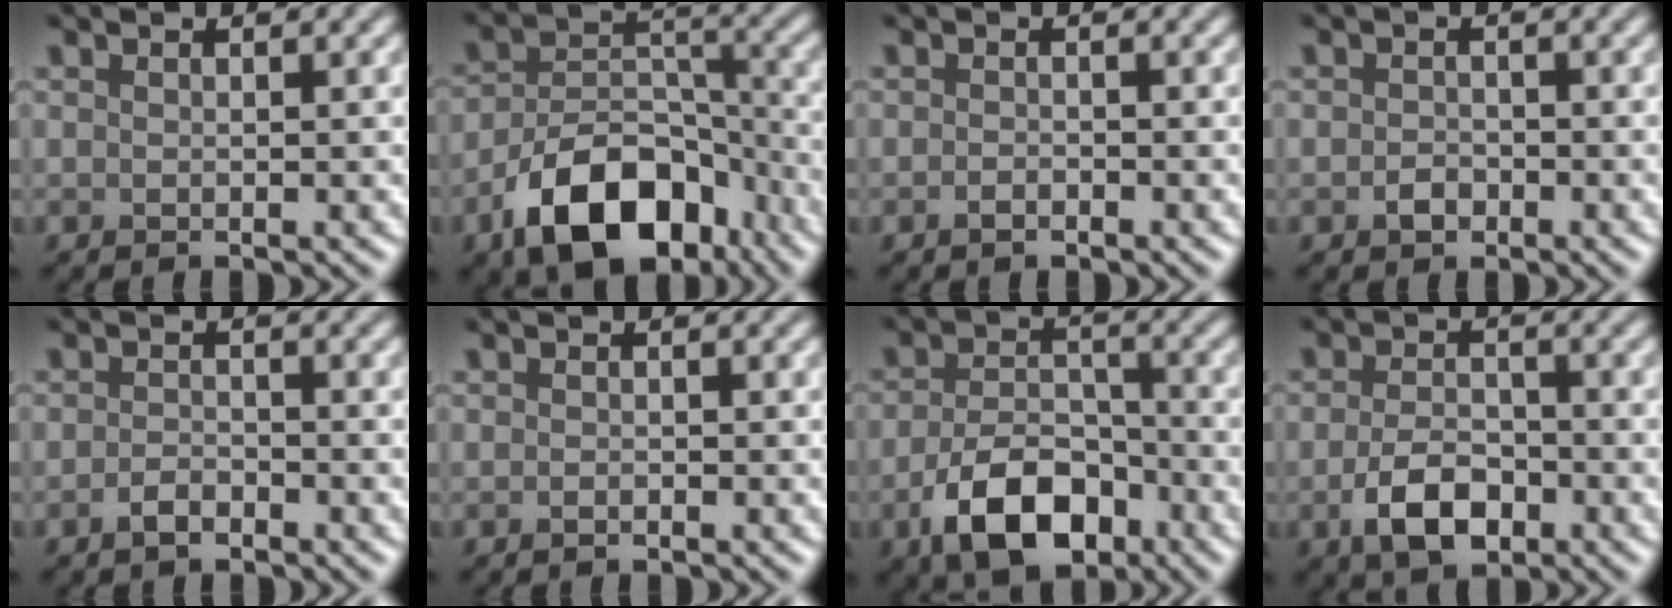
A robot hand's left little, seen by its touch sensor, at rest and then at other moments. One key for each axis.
{"total": 10.0, "fx": -5.7, "fy": 5.6, "fz": 5.9, "tx": -0.102, "ty": -0.004, "tz": -0.097}
{"total": 1.0, "fx": -0.7, "fy": 0.4, "fz": 0.5, "tx": -0.010, "ty": 0.000, "tz": -0.016}
{"total": 1.4, "fx": -0.8, "fy": 1.0, "fz": 0.7, "tx": -0.011, "ty": -0.001, "tz": -0.021}
{"total": 1.6, "fx": -1.2, "fy": 0.7, "fz": 0.8, "tx": -0.016, "ty": 0.002, "tz": -0.026}
{"total": 0.6, "fx": -0.5, "fy": 0.3, "fz": 0.3, "tx": -0.006, "ty": -0.001, "tz": -0.011}
{"total": 7.3, "fx": -3.8, "fy": 4.1, "fz": 4.7, "tx": -0.084, "ty": -0.008, "tz": -0.066}
{"total": 4.7, "fx": -2.1, "fy": 2.7, "fz": 3.3, "tx": -0.063, "ty": -0.003, "tz": -0.042}